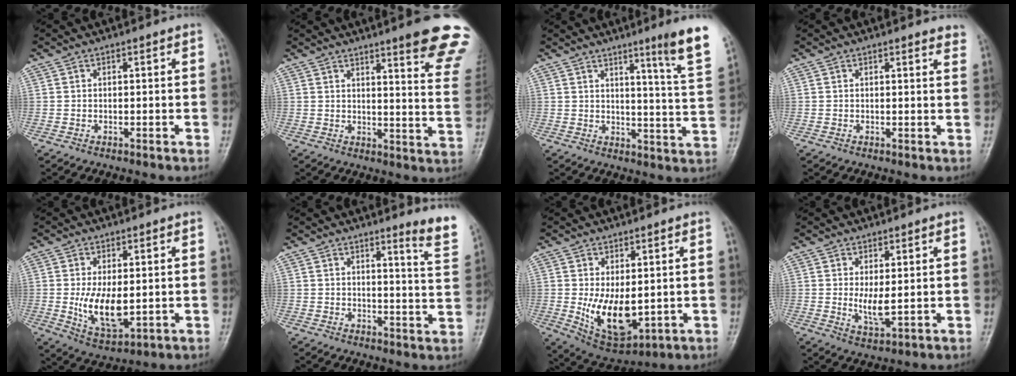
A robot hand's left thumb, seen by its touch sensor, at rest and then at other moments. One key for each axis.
{"total": 16.5, "fx": 11.9, "fy": 1.6, "fz": 11.4, "tx": -0.111, "ty": -0.076, "tz": 0.135}
{"total": 12.1, "fx": 7.4, "fy": -0.4, "fz": 9.6, "tx": -0.124, "ty": -0.054, "tz": 0.094}
{"total": 2.8, "fx": 2.7, "fy": 0.5, "fz": 0.6, "tx": -0.001, "ty": -0.015, "tz": 0.016}
{"total": 9.0, "fx": -0.2, "fy": 4.4, "fz": 7.9, "tx": -0.129, "ty": -0.022, "tz": 0.011}
{"total": 7.7, "fx": 6.0, "fy": -0.1, "fz": 4.8, "tx": -0.052, "ty": -0.056, "tz": 0.061}
{"total": 10.8, "fx": -0.5, "fy": 5.8, "fz": 9.1, "tx": -0.133, "ty": -0.023, "tz": 0.017}
{"total": 4.4, "fx": 0.6, "fy": 1.5, "fz": 4.1, "tx": -0.071, "ty": -0.016, "tz": 0.019}